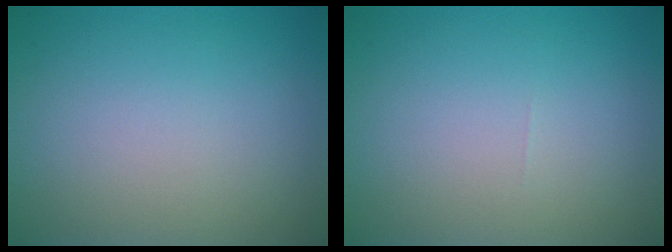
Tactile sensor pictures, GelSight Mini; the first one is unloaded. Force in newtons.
{"total": 0.0}